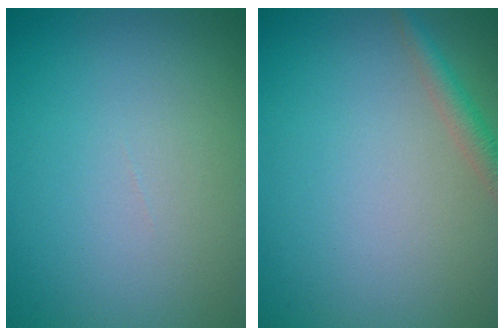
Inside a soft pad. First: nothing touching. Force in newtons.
{"total": 1.8, "press": 1.8, "slide": 0.1}